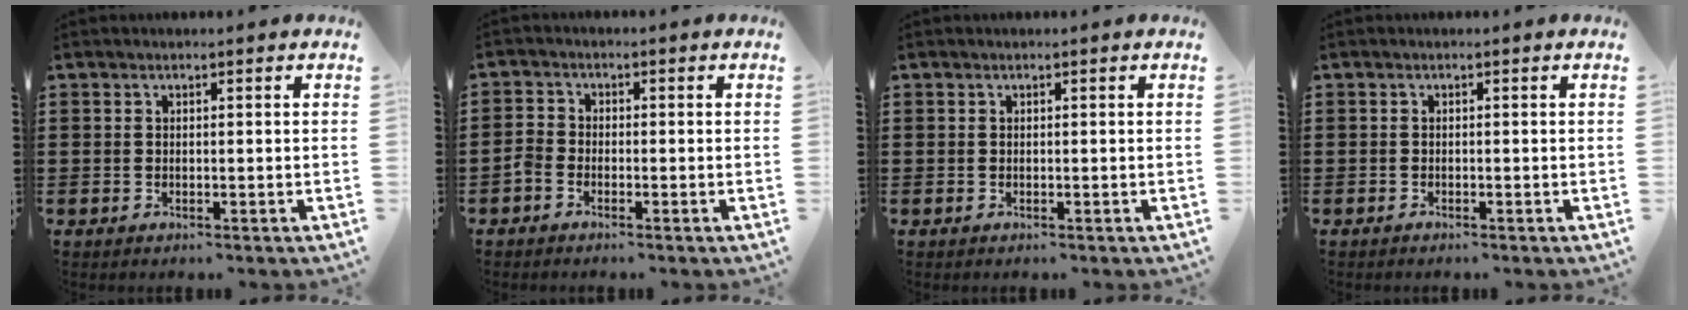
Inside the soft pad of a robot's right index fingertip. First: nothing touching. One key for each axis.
{"total": 1.9, "fx": -1.4, "fy": 1.0, "fz": 0.7, "tx": -0.024, "ty": 0.002, "tz": -0.030}
{"total": 0.0}
{"total": 0.5, "fx": -0.5, "fy": 0.0, "fz": 0.1, "tx": -0.003, "ty": -0.003, "tz": -0.010}